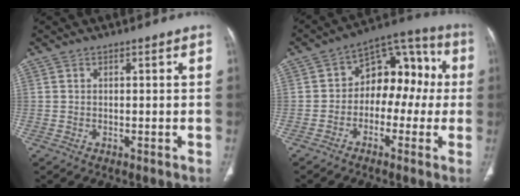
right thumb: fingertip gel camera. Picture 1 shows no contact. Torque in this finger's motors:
{"motor_torque": [-0.20, 0.12, 0.08, -0.14, 0.18]}